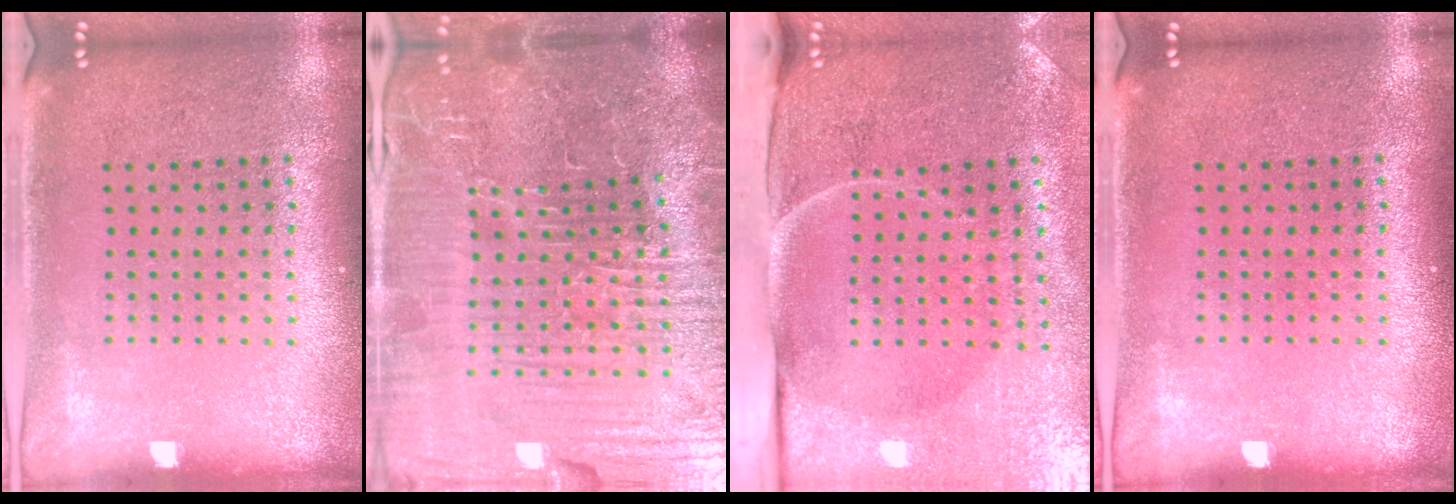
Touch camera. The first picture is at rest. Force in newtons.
{"total": 7.1, "press": 6.5, "slide": 3.0}
{"total": 5.0, "press": 3.9, "slide": 3.0}
{"total": 0.0}